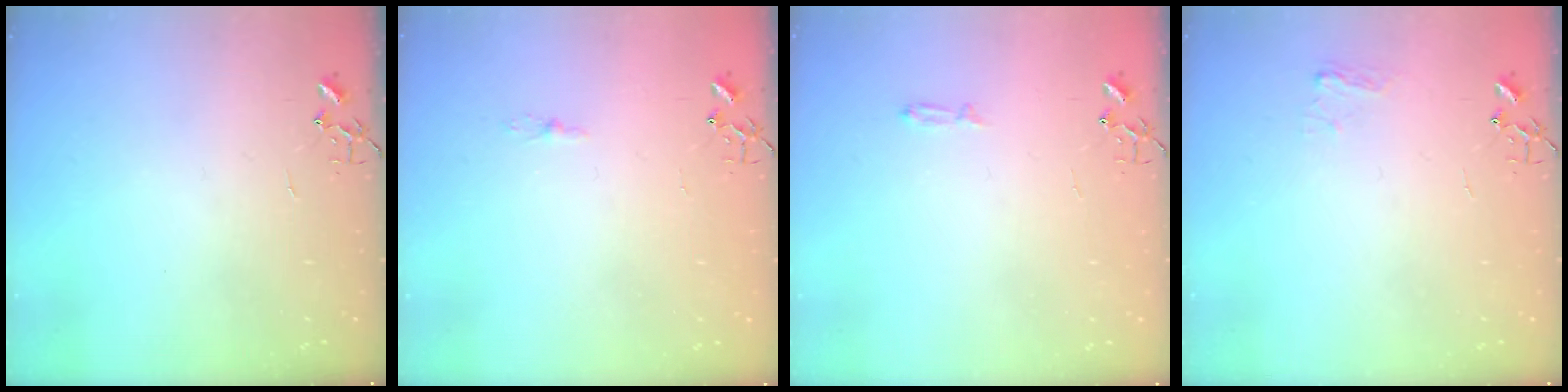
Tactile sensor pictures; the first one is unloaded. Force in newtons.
{"total": 3.4, "press": 3.4, "slide": 0.4}
{"total": 3.0, "press": 2.9, "slide": 0.5}
{"total": 5.8, "press": 5.8, "slide": 0.7}